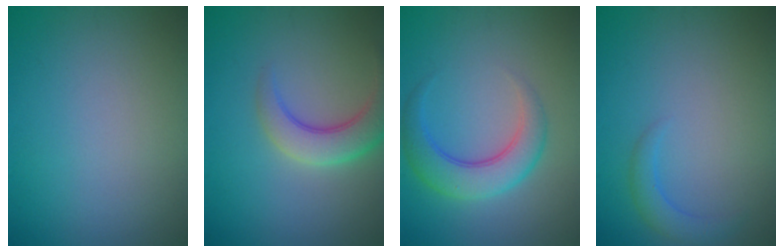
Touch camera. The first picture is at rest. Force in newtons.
{"total": 4.6, "press": 4.6, "slide": 0.2}
{"total": 5.9, "press": 5.9, "slide": 0.3}
{"total": 1.8, "press": 1.8, "slide": 0.2}